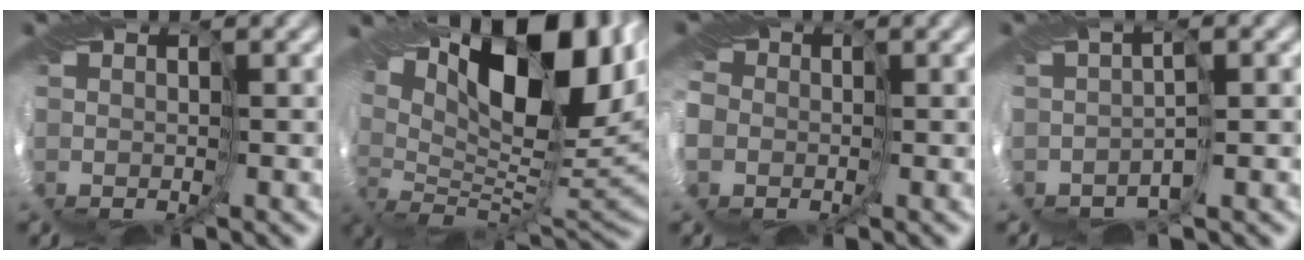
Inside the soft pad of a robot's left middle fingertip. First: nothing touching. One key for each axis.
{"total": 14.0, "fx": 6.0, "fy": 5.9, "fz": 11.2, "tx": -0.213, "ty": 0.027, "tz": 0.114}
{"total": 8.0, "fx": -0.5, "fy": 7.0, "fz": 3.9, "tx": -0.077, "ty": 0.013, "tz": -0.049}
{"total": 1.5, "fx": -1.4, "fy": -0.5, "fz": -0.2, "tx": -0.002, "ty": 0.001, "tz": -0.024}